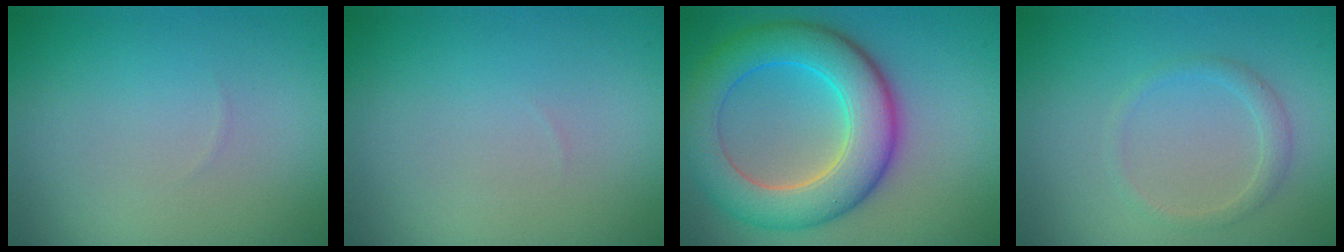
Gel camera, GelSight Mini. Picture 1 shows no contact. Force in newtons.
{"total": 0.0}
{"total": 8.3, "press": 8.3, "slide": 0.1}
{"total": 1.3, "press": 1.3, "slide": 0.2}